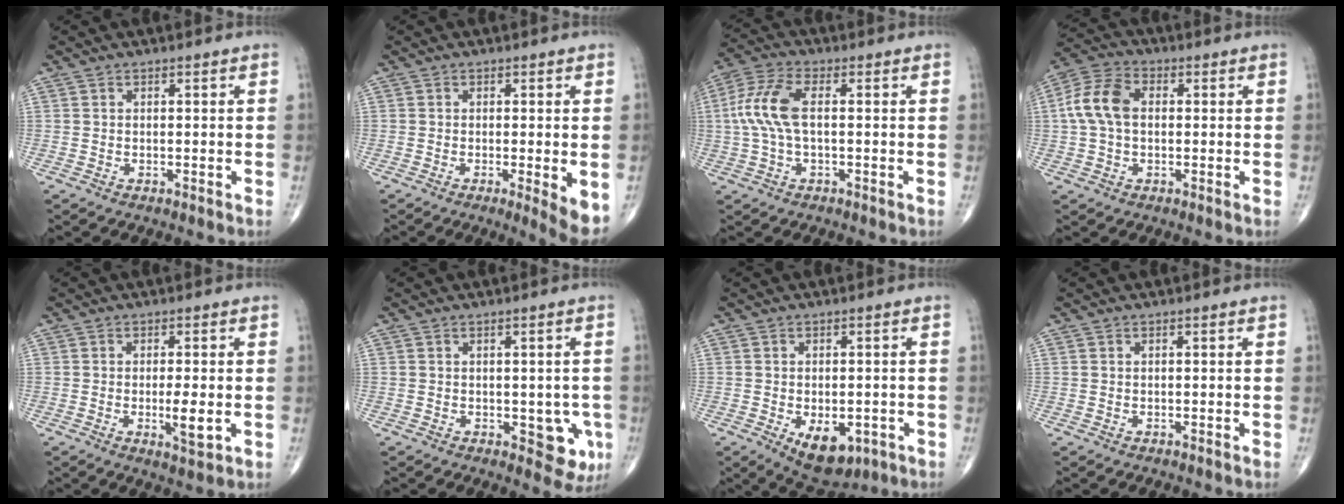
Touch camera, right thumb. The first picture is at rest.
{"total": 5.7, "force": [-1.3, 0.9, 5.5], "torque": [-0.083, -0.018, -0.021]}
{"total": 9.2, "force": [0.5, 4.0, 8.2], "torque": [-0.204, 0.022, 0.006]}
{"total": 9.0, "force": [0.7, 5.9, 6.8], "torque": [-0.144, 0.026, 0.007]}
{"total": 4.7, "force": [-0.7, 1.2, 4.5], "torque": [-0.074, -0.012, -0.011]}
{"total": 6.2, "force": [-1.5, 3.2, 5.1], "torque": [-0.027, -0.003, -0.011]}
{"total": 8.8, "force": [-3.0, 5.0, 6.6], "torque": [-0.079, 0.001, -0.030]}
{"total": 0.0}